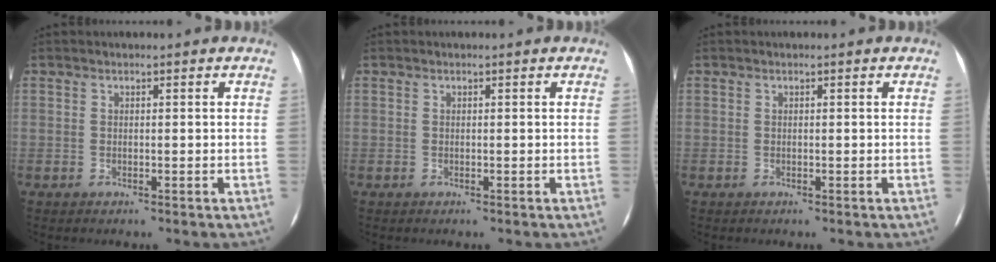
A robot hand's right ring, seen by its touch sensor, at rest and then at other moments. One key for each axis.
{"total": 0.0}
{"total": 0.0}